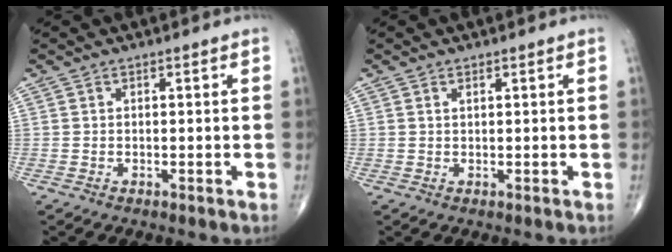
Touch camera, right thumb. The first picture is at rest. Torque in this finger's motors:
{"motor_torque": [-0.34, -0.33, 0.03, 0.26, 0.01]}